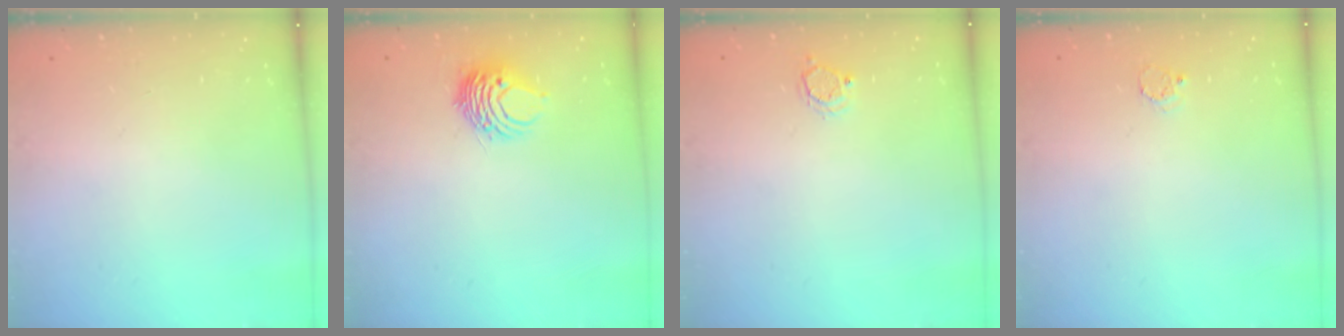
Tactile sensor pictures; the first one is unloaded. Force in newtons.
{"total": 7.0, "press": 7.0, "slide": 0.8}
{"total": 3.4, "press": 3.4, "slide": 0.4}
{"total": 2.3, "press": 2.3, "slide": 0.2}